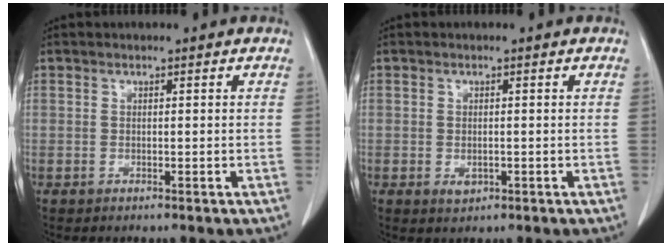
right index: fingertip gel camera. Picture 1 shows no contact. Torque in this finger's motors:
{"motor_torque": [0.09, 0.03, 0.03, 0.01]}